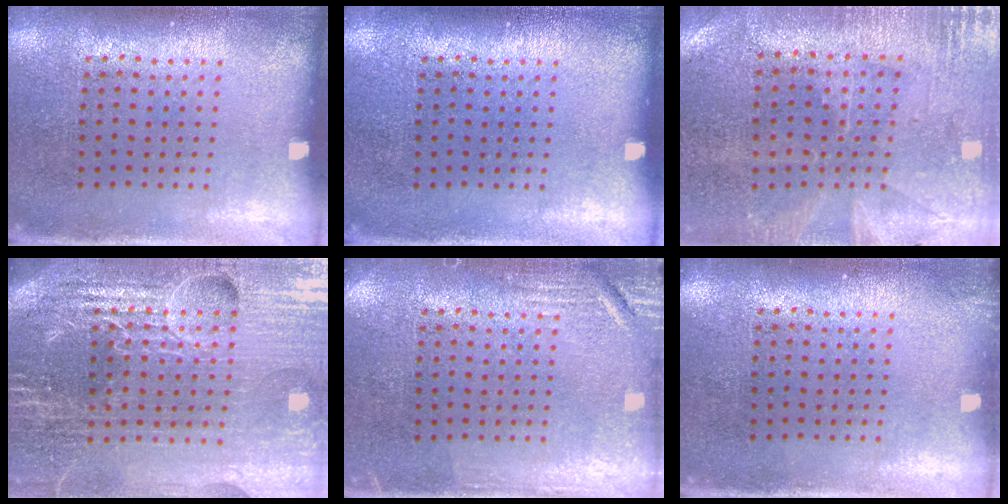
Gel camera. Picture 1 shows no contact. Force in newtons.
{"total": 0.0}
{"total": 0.5, "press": 0.3, "slide": 0.4}
{"total": 6.2, "press": 5.5, "slide": 2.8}
{"total": 2.5, "press": 2.5, "slide": 0.4}
{"total": 0.7, "press": 0.7, "slide": 0.1}